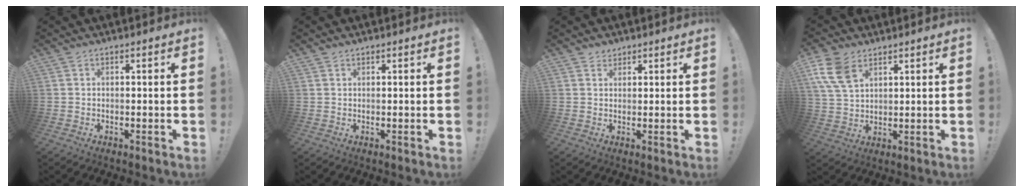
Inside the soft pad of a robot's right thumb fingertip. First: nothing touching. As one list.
[{"total": 0.8, "force": [0.8, 0.4, -0.1], "torque": [0.010, -0.005, 0.013]}, {"total": 2.2, "force": [1.8, 1.3, 0.1], "torque": [0.012, -0.012, 0.030]}, {"total": 10.3, "force": [5.4, 6.3, 6.1], "torque": [-0.129, -0.013, 0.105]}]